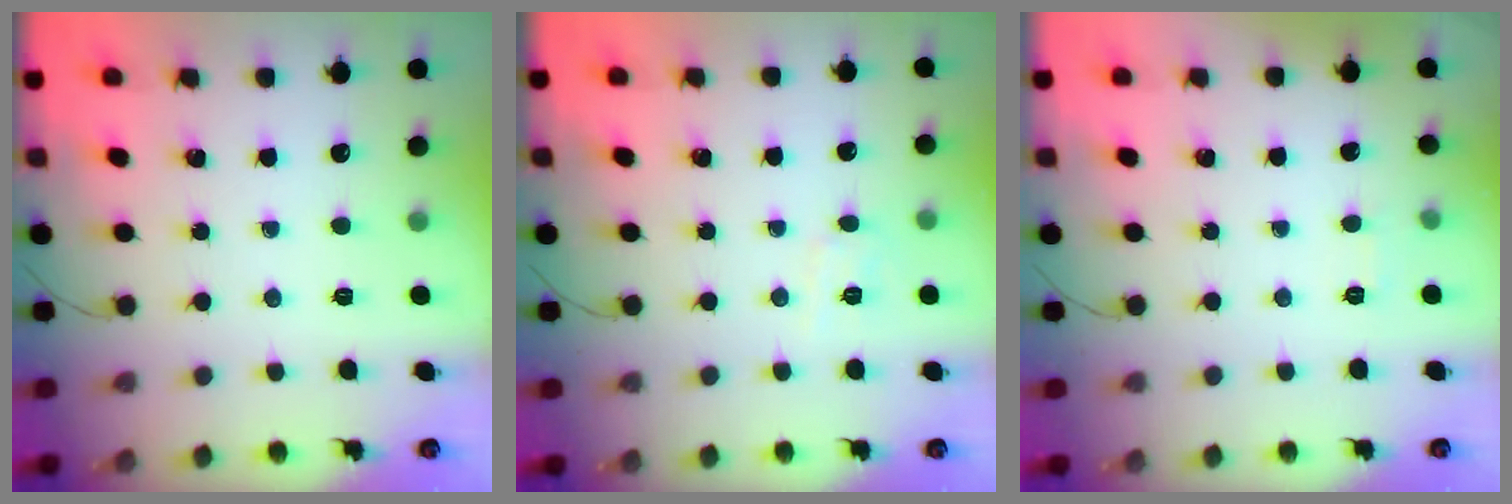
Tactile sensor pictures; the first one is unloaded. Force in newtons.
{"total": 4.1, "press": 3.9, "slide": 1.3}
{"total": 1.9, "press": 1.4, "slide": 1.3}